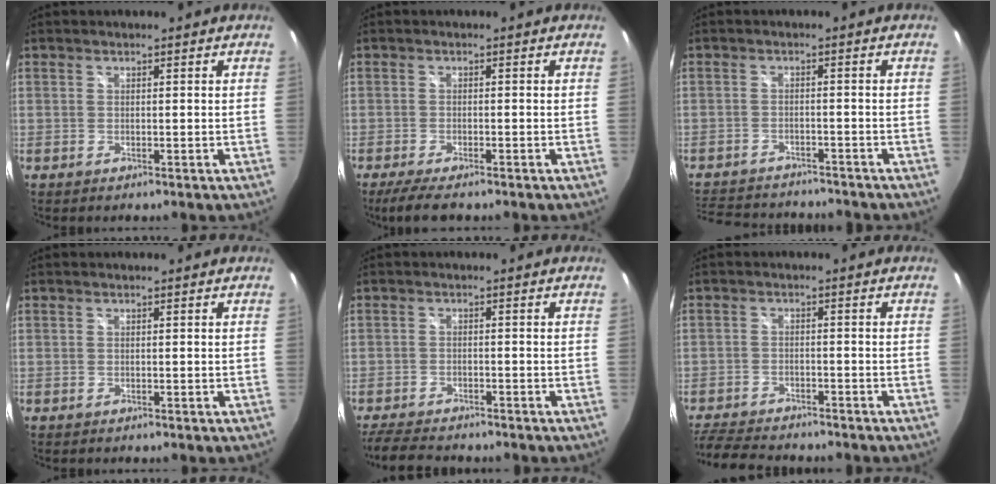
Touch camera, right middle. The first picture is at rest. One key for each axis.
{"total": 5.6, "fx": -4.4, "fy": 1.0, "fz": 3.4, "tx": -0.077, "ty": -0.025, "tz": -0.077}
{"total": 13.4, "fx": -11.8, "fy": 4.4, "fz": 4.5, "tx": -0.115, "ty": -0.001, "tz": -0.176}
{"total": 0.0}
{"total": 7.1, "fx": -6.5, "fy": 1.8, "fz": 2.3, "tx": -0.072, "ty": -0.012, "tz": -0.109}
{"total": 9.9, "fx": -9.0, "fy": 2.7, "fz": 3.2, "tx": -0.098, "ty": -0.002, "tz": -0.153}